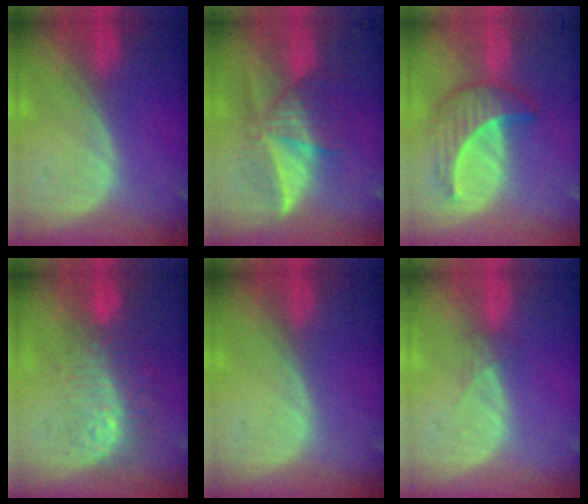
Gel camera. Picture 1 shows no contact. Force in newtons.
{"total": 6.5, "press": 6.4, "slide": 0.8}
{"total": 6.9, "press": 6.4, "slide": 2.6}
{"total": 9.9, "press": 8.3, "slide": 5.3}
{"total": 0.0}
{"total": 1.1, "press": 1.1, "slide": 0.2}